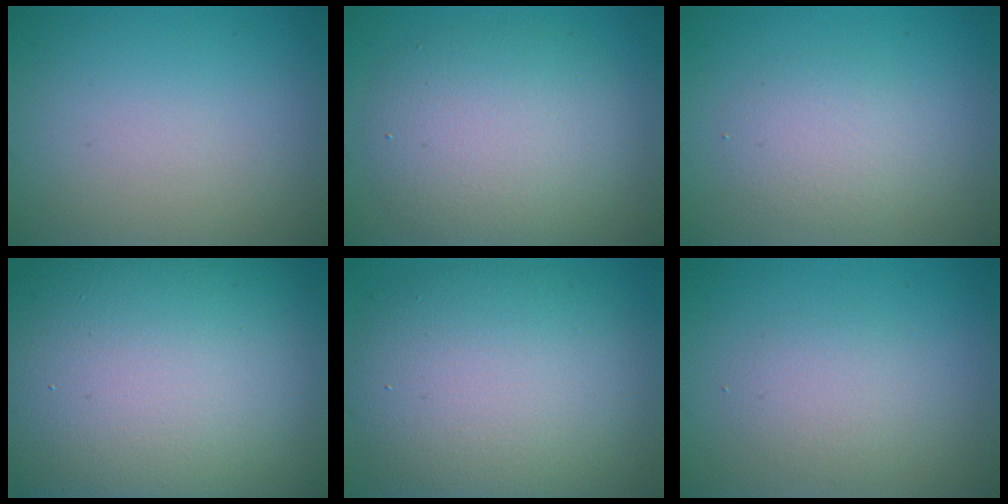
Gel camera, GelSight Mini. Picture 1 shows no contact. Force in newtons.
{"total": 6.3, "press": 6.3, "slide": 0.5}
{"total": 2.4, "press": 2.4, "slide": 0.2}
{"total": 21.9, "press": 21.9, "slide": 1.2}
{"total": 10.8, "press": 10.8, "slide": 0.9}
{"total": 2.1, "press": 2.1, "slide": 0.1}